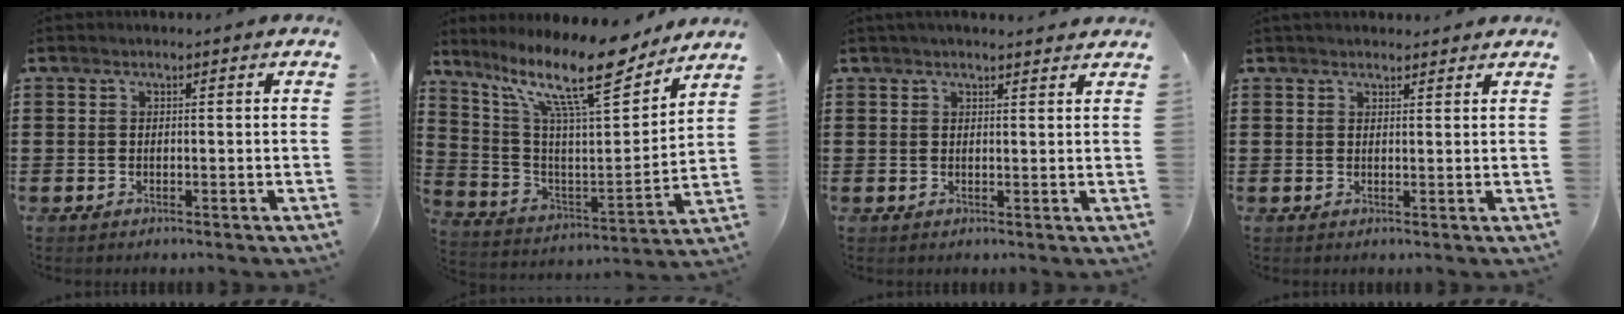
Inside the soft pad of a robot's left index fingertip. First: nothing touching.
{"total": 15.8, "force": [11.2, 3.8, 10.5], "torque": [-0.212, -0.063, 0.187]}
{"total": 1.9, "force": [1.8, 0.1, 0.7], "torque": [-0.016, 0.002, 0.033]}
{"total": 1.6, "force": [1.5, 0.3, 0.2], "torque": [-0.008, 0.003, 0.030]}